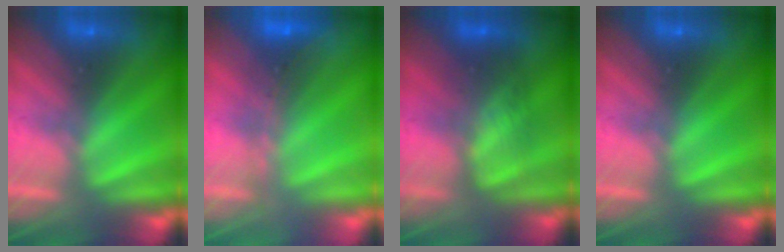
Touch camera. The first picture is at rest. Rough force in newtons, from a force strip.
{"total": 1.8}
{"total": 3.3}
{"total": 0.0}